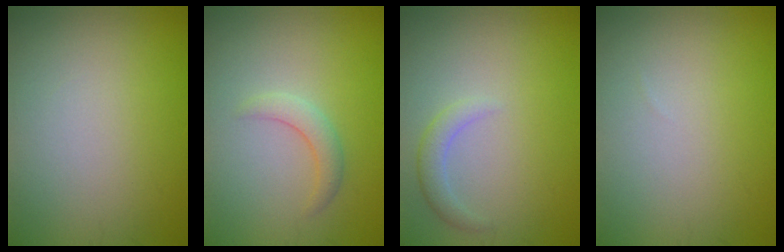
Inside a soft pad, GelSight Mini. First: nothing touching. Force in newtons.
{"total": 1.9, "press": 1.9, "slide": 0.1}
{"total": 1.6, "press": 1.6, "slide": 0.1}
{"total": 0.0}